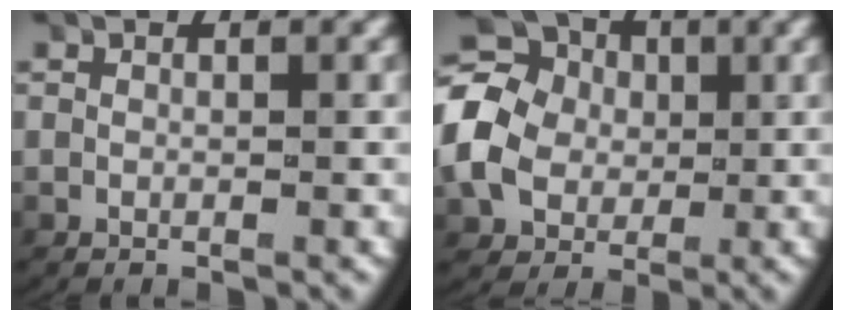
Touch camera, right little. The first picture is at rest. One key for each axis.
{"total": 11.1, "fx": 1.9, "fy": 9.7, "fz": 4.9, "tx": -0.110, "ty": 0.004, "tz": 0.013}